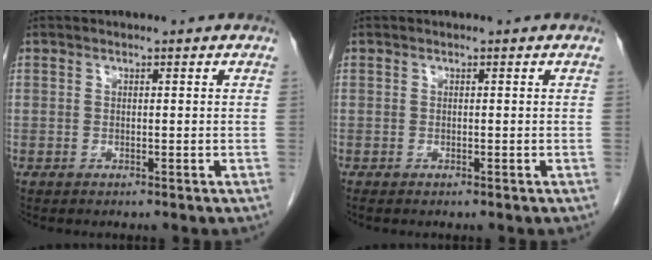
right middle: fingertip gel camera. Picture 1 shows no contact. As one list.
[{"total": 0.0}]